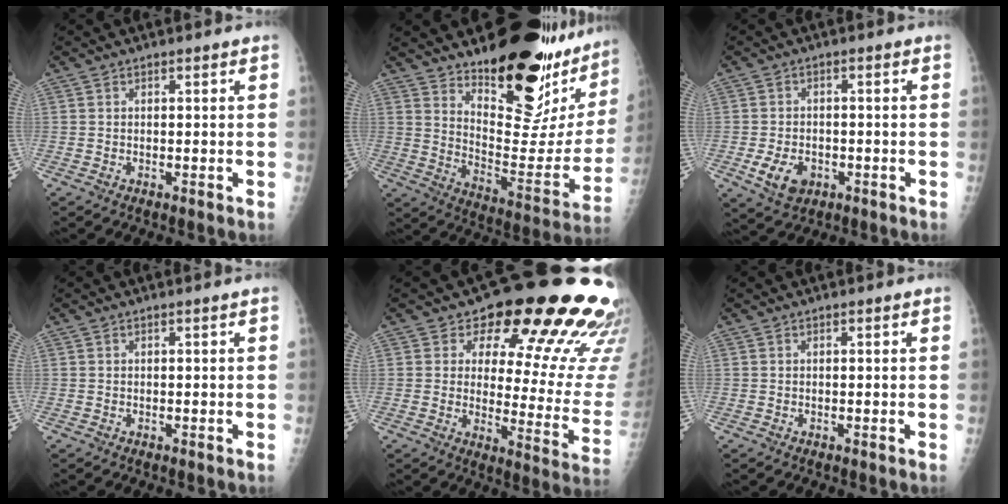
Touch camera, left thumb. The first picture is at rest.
{"total": 27.3, "force": [20.0, 8.7, 16.4], "torque": [-0.207, -0.139, 0.289]}
{"total": 6.5, "force": [-2.3, 4.7, 4.0], "torque": [-0.061, 0.003, -0.033]}
{"total": 0.0}
{"total": 23.0, "force": [15.5, 9.7, 13.9], "torque": [-0.128, -0.085, 0.185]}
{"total": 0.0}